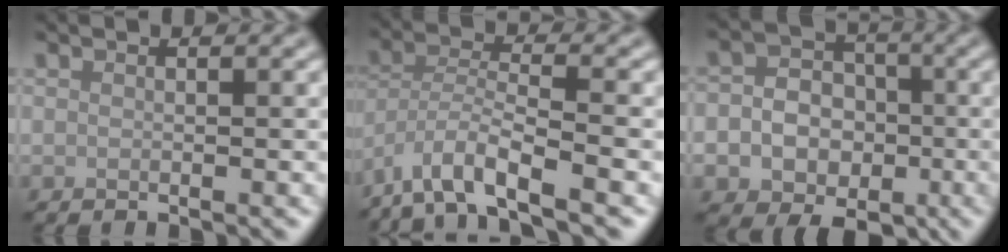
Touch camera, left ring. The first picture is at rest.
{"total": 6.5, "force": [-4.6, 1.3, 4.3], "torque": [-0.077, -0.001, -0.095]}
{"total": 8.8, "force": [-2.3, 7.7, 3.6], "torque": [-0.048, -0.008, -0.054]}